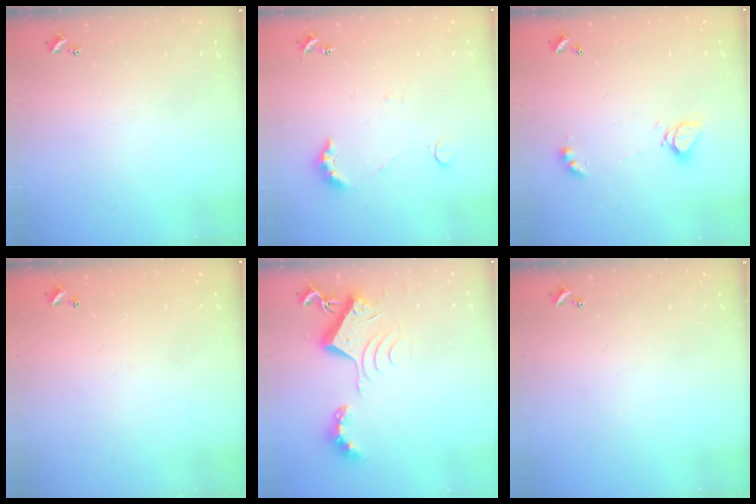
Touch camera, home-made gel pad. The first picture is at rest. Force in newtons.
{"total": 3.7, "press": 3.6, "slide": 0.8}
{"total": 6.4, "press": 6.4, "slide": 0.6}
{"total": 2.8, "press": 2.8, "slide": 0.1}
{"total": 8.5, "press": 8.5, "slide": 0.9}
{"total": 0.0}